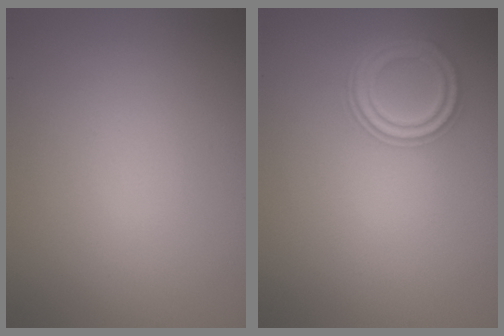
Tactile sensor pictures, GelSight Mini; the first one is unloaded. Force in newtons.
{"total": 3.5, "press": 2.9, "slide": 2.0}